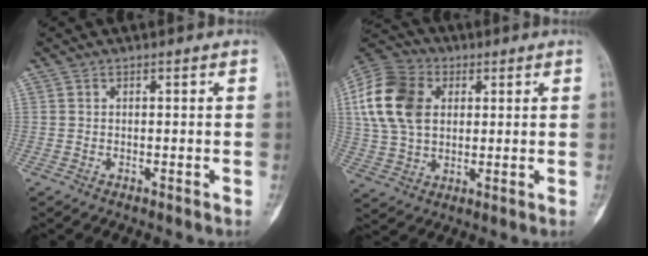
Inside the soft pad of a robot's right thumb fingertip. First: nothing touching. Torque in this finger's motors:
{"motor_torque": [0.31, 2.14, 1.04, -0.13, 0.47]}